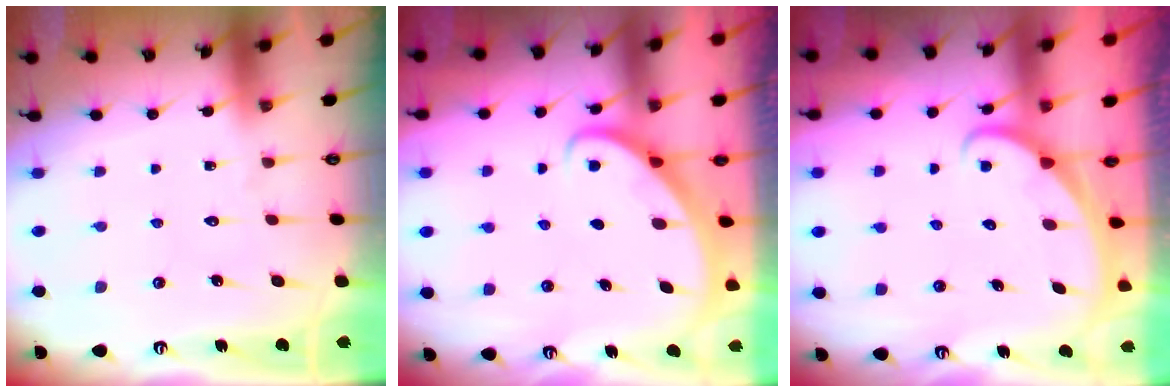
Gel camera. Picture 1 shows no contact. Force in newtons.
{"total": 2.7, "press": 2.7, "slide": 0.1}
{"total": 1.9, "press": 1.9, "slide": 0.0}